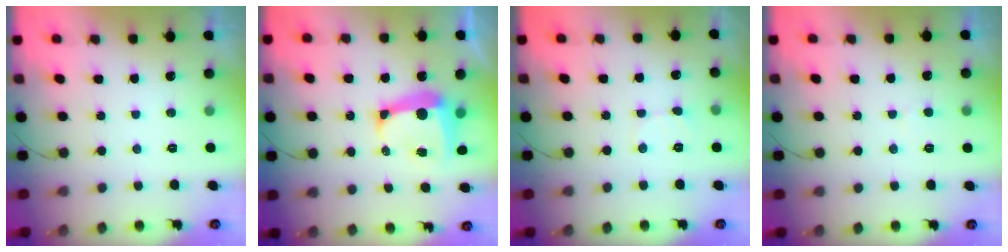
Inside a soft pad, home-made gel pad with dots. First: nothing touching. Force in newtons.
{"total": 9.7, "press": 9.7, "slide": 1.1}
{"total": 2.9, "press": 2.9, "slide": 0.3}
{"total": 1.7, "press": 1.7, "slide": 0.1}